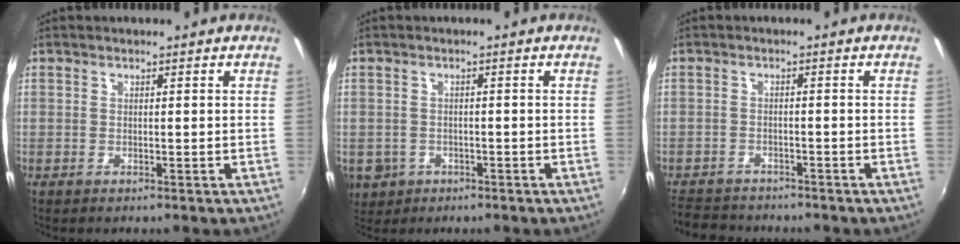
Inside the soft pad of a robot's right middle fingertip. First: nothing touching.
{"total": 7.0, "force": [-2.4, 6.0, 2.7], "torque": [-0.077, -0.009, -0.028]}
{"total": 7.1, "force": [-6.4, 2.6, 1.6], "torque": [-0.057, -0.006, -0.105]}